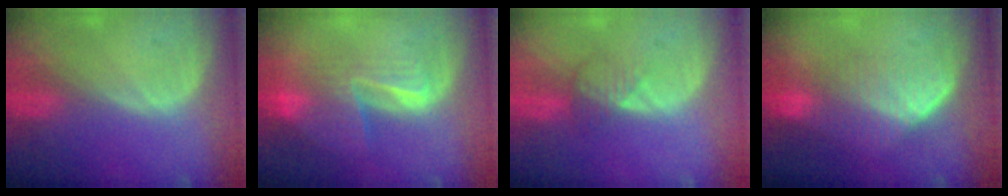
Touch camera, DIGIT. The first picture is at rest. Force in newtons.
{"total": 8.1, "press": 7.0, "slide": 4.0}
{"total": 2.7, "press": 2.7, "slide": 0.3}
{"total": 7.0, "press": 6.4, "slide": 3.0}